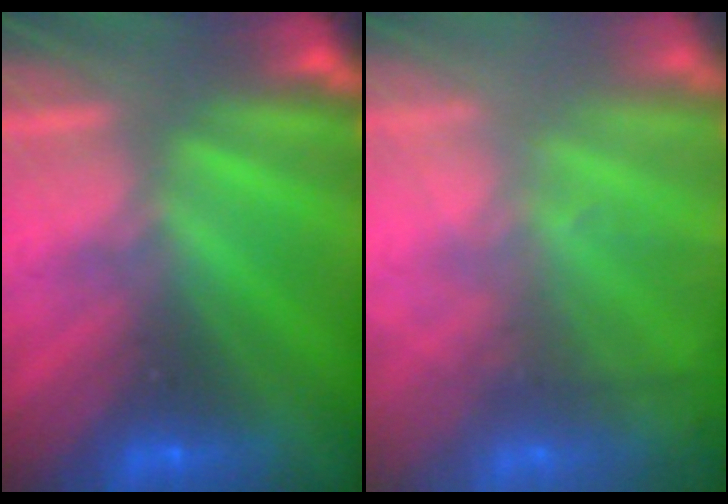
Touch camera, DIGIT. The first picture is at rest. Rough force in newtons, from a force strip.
{"total": 11.3}